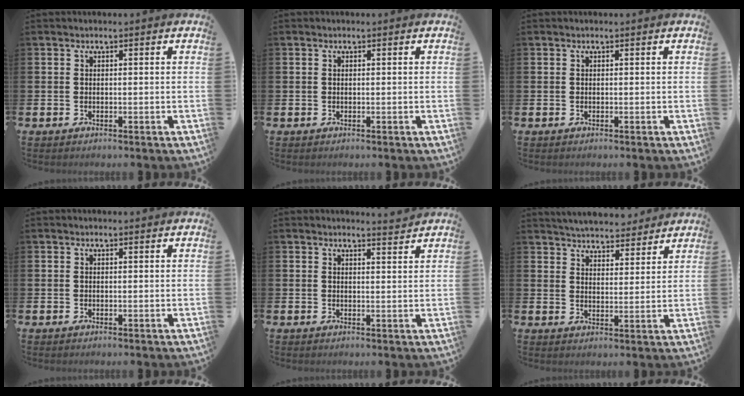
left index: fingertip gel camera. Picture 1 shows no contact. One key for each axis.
{"total": 0.0}
{"total": 0.0}
{"total": 0.0}
{"total": 2.7, "fx": 2.7, "fy": -0.1, "fz": 0.0, "tx": 0.004, "ty": -0.018, "tz": 0.047}
{"total": 5.0, "fx": 5.0, "fy": 0.9, "fz": 0.0, "tx": -0.017, "ty": -0.032, "tz": 0.089}